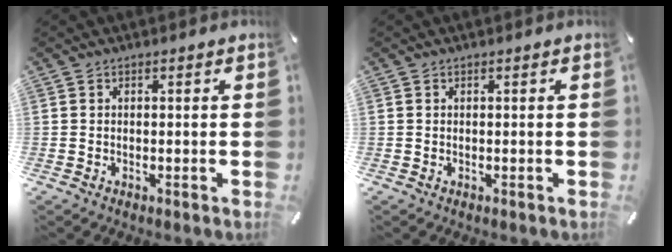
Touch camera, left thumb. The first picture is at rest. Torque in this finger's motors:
{"motor_torque": [0.00, -0.01, -0.01, 0.01, 0.00]}